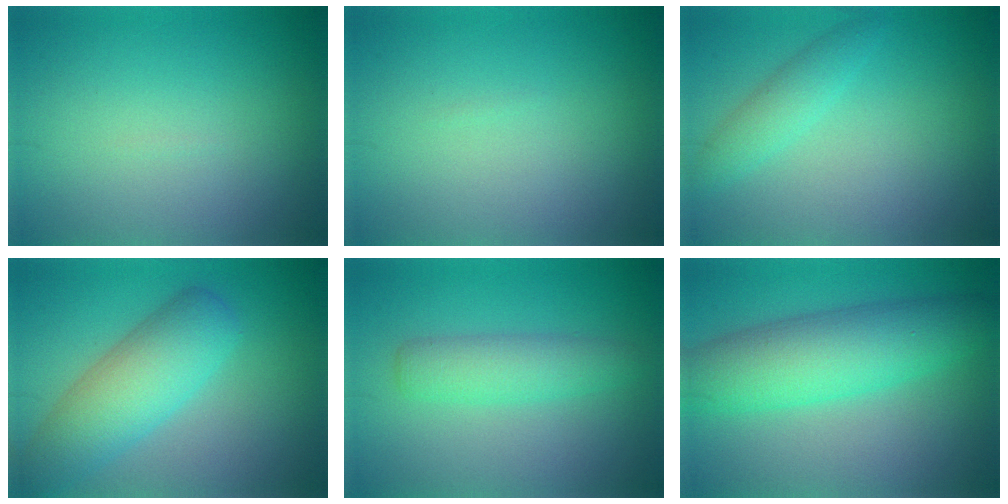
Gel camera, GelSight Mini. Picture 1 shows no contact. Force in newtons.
{"total": 0.0}
{"total": 2.1, "press": 2.0, "slide": 0.2}
{"total": 6.2, "press": 6.2, "slide": 0.2}
{"total": 3.2, "press": 3.2, "slide": 0.1}
{"total": 7.2, "press": 7.2, "slide": 0.2}